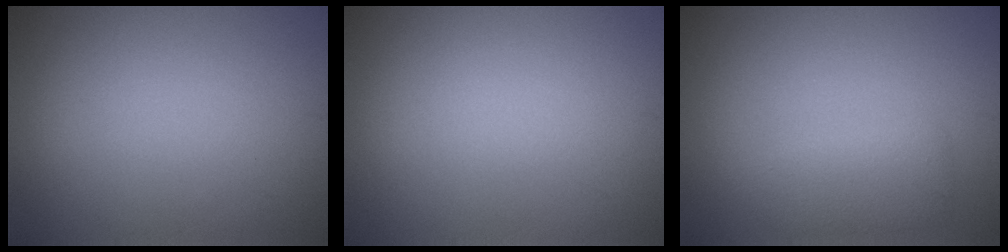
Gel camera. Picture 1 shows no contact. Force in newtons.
{"total": 0.0}
{"total": 2.5, "press": 2.5, "slide": 0.1}